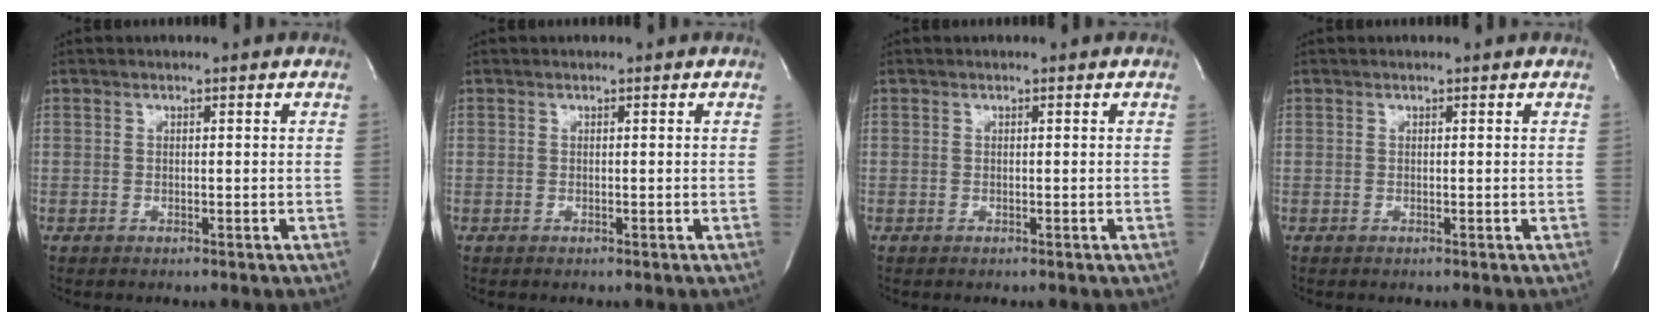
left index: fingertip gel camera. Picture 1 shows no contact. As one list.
[{"total": 0.0}, {"total": 0.0}, {"total": 0.0}]